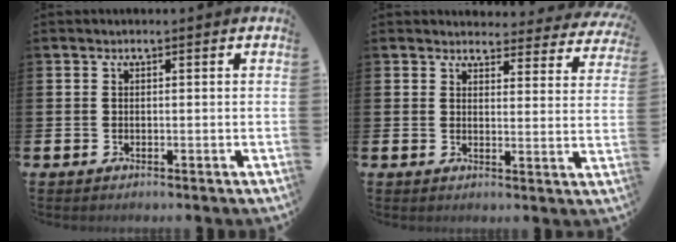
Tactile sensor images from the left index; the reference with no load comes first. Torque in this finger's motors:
{"motor_torque": [0.97, -1.18, 0.31, 0.02]}